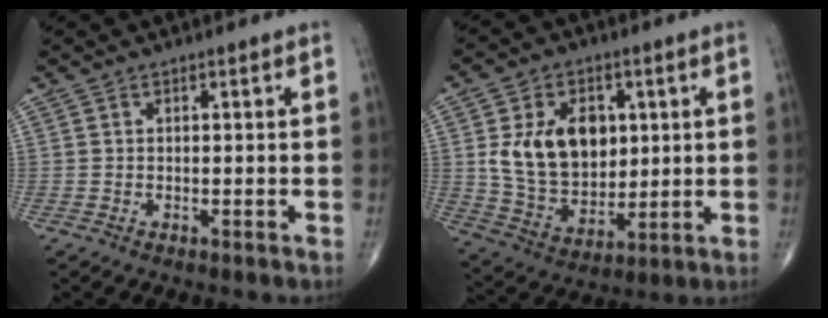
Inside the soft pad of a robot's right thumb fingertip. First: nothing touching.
{"total": 15.2, "force": [3.1, 10.7, 10.3], "torque": [-0.136, -0.016, 0.069]}